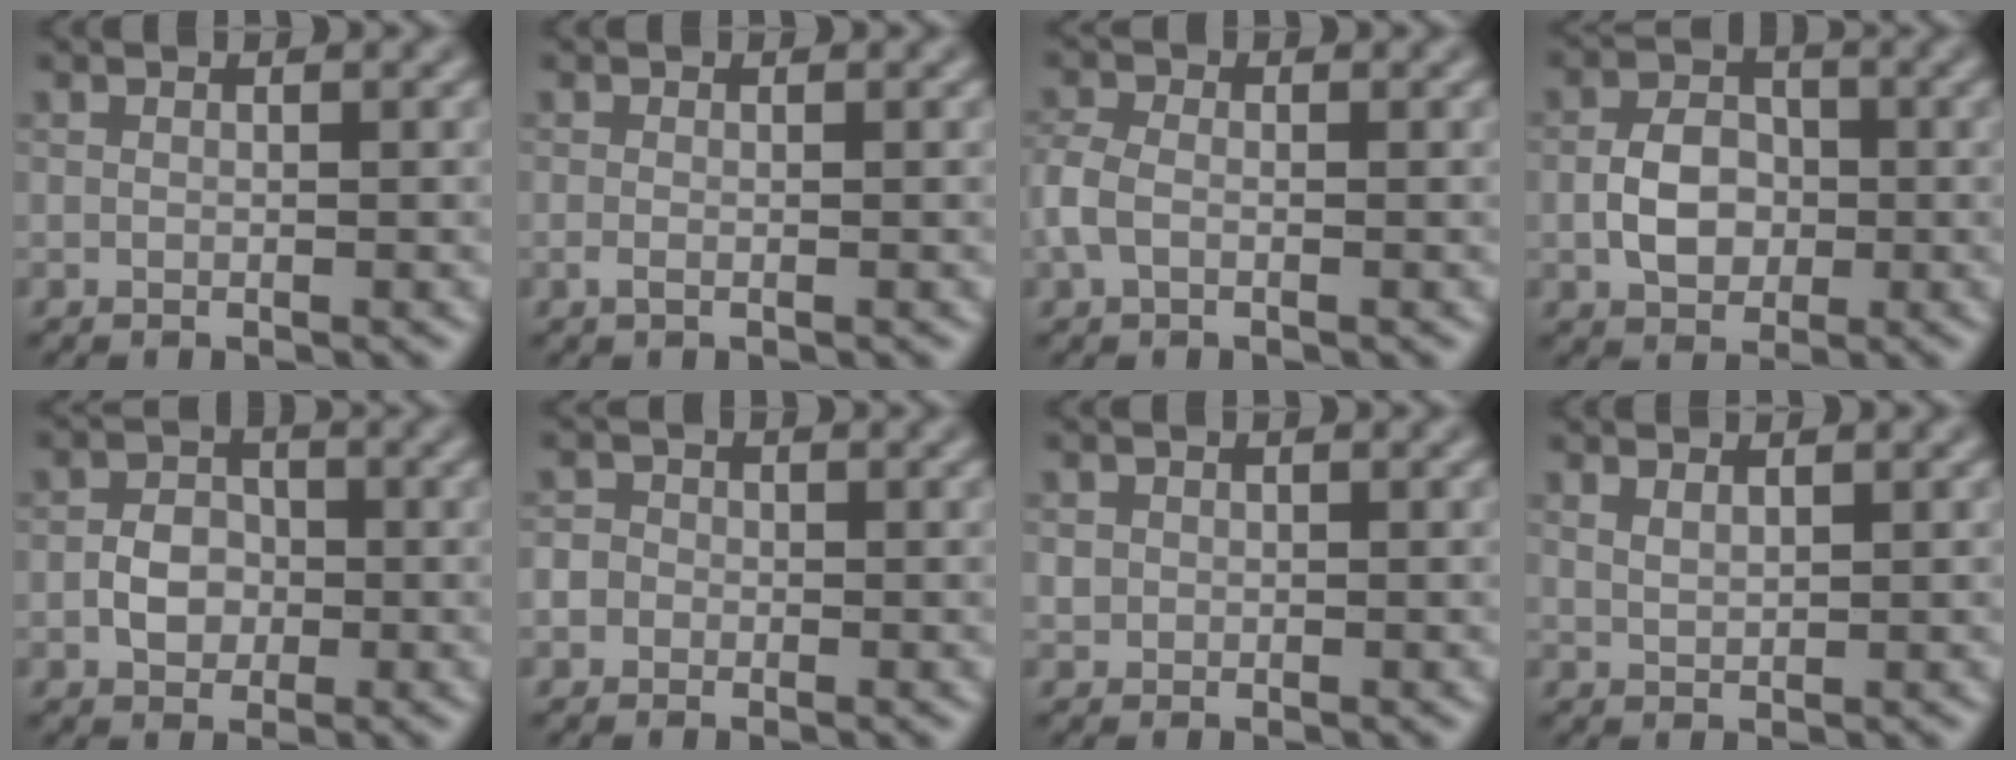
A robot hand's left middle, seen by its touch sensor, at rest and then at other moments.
{"total": 0.6, "force": [-0.1, 0.3, 0.5], "torque": [-0.013, -0.003, -0.002]}
{"total": 2.4, "force": [-0.6, 1.6, 1.7], "torque": [-0.045, 0.004, -0.017]}
{"total": 4.1, "force": [-0.6, 3.0, 2.6], "torque": [-0.046, 0.003, -0.014]}
{"total": 2.9, "force": [-0.6, 2.3, 1.6], "torque": [-0.024, 0.002, -0.016]}
{"total": 3.0, "force": [-0.3, 2.7, 1.2], "torque": [-0.001, 0.017, -0.033]}
{"total": 0.8, "force": [0.1, 0.8, 0.1], "torque": [0.003, -0.004, 0.004]}
{"total": 1.1, "force": [0.9, 0.4, 0.5], "torque": [-0.016, -0.003, 0.021]}